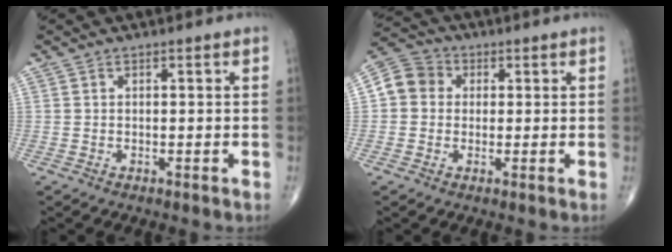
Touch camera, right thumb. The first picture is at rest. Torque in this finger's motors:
{"motor_torque": [0.02, 0.04, 0.09, -0.05, 0.01]}